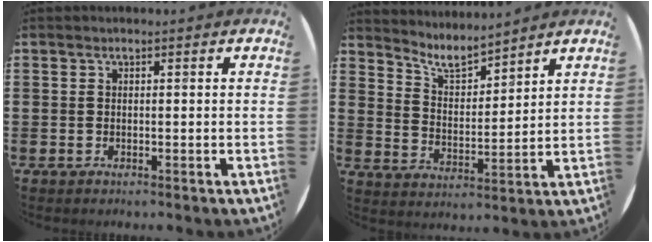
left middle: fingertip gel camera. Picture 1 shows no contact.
{"total": 6.3, "force": [5.8, 1.4, 1.9], "torque": [-0.055, -0.028, 0.105]}